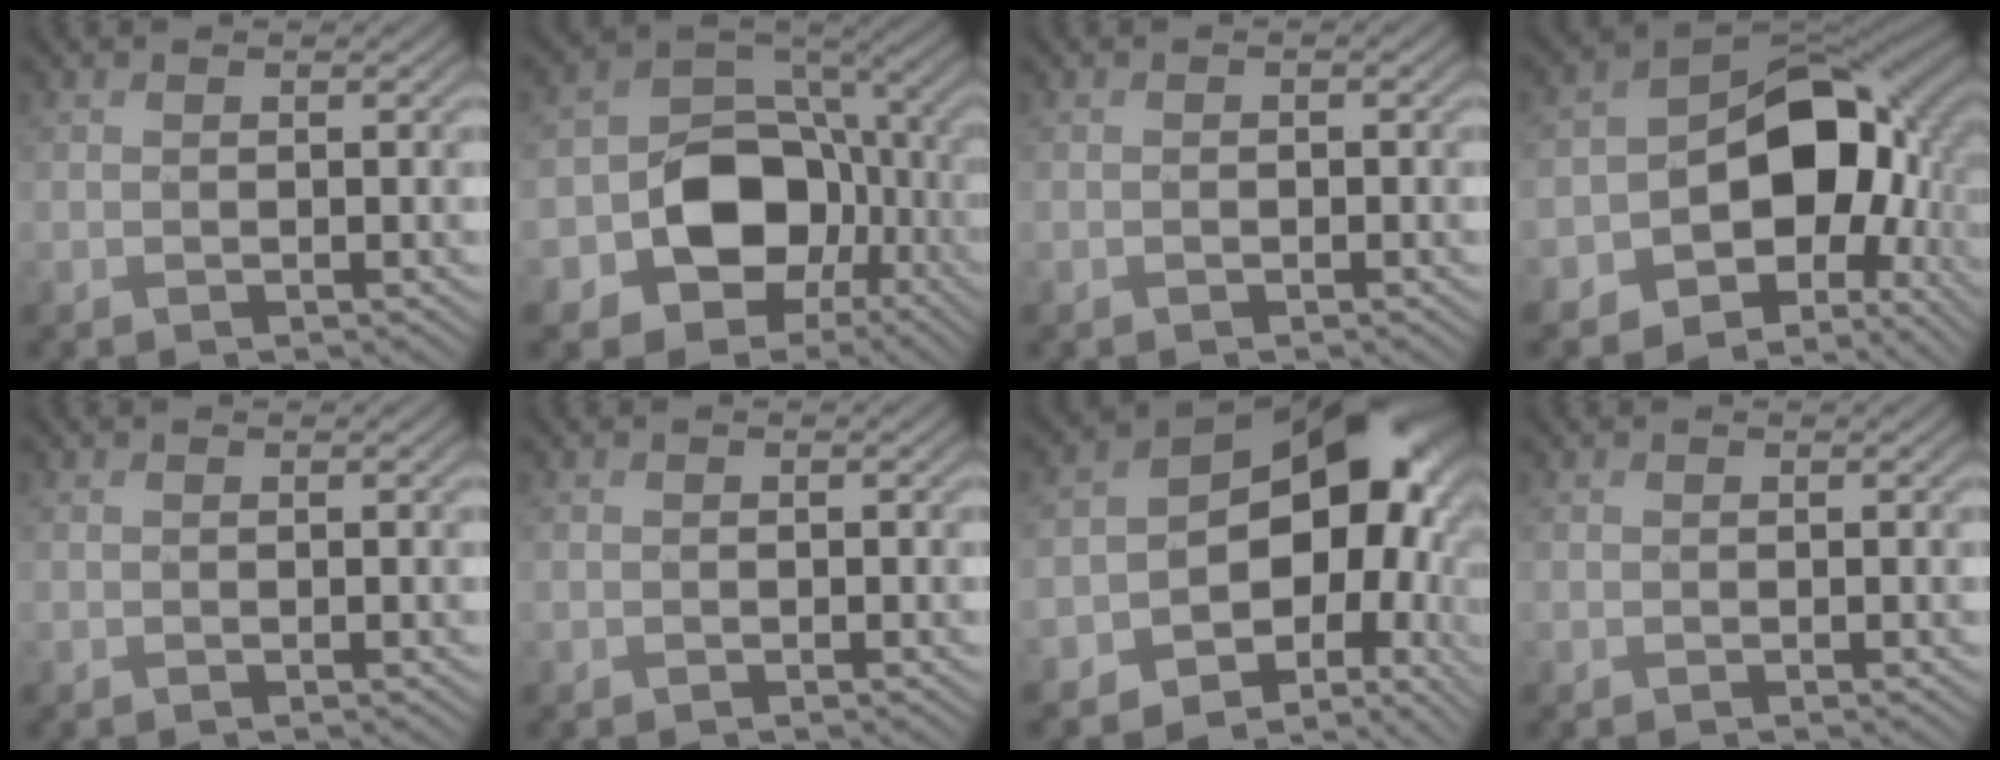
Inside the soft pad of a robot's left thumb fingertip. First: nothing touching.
{"total": 12.8, "force": [-3.5, 9.9, 7.2], "torque": [-0.141, -0.021, -0.072]}
{"total": 0.5, "force": [-0.3, 0.4, 0.3], "torque": [-0.002, -0.001, -0.005]}
{"total": 15.5, "force": [-2.3, 10.9, 10.7], "torque": [-0.162, -0.029, -0.033]}
{"total": 0.0}
{"total": 0.0}
{"total": 17.3, "force": [-1.5, 11.9, 12.4], "torque": [-0.166, -0.049, 0.010]}
{"total": 0.0}